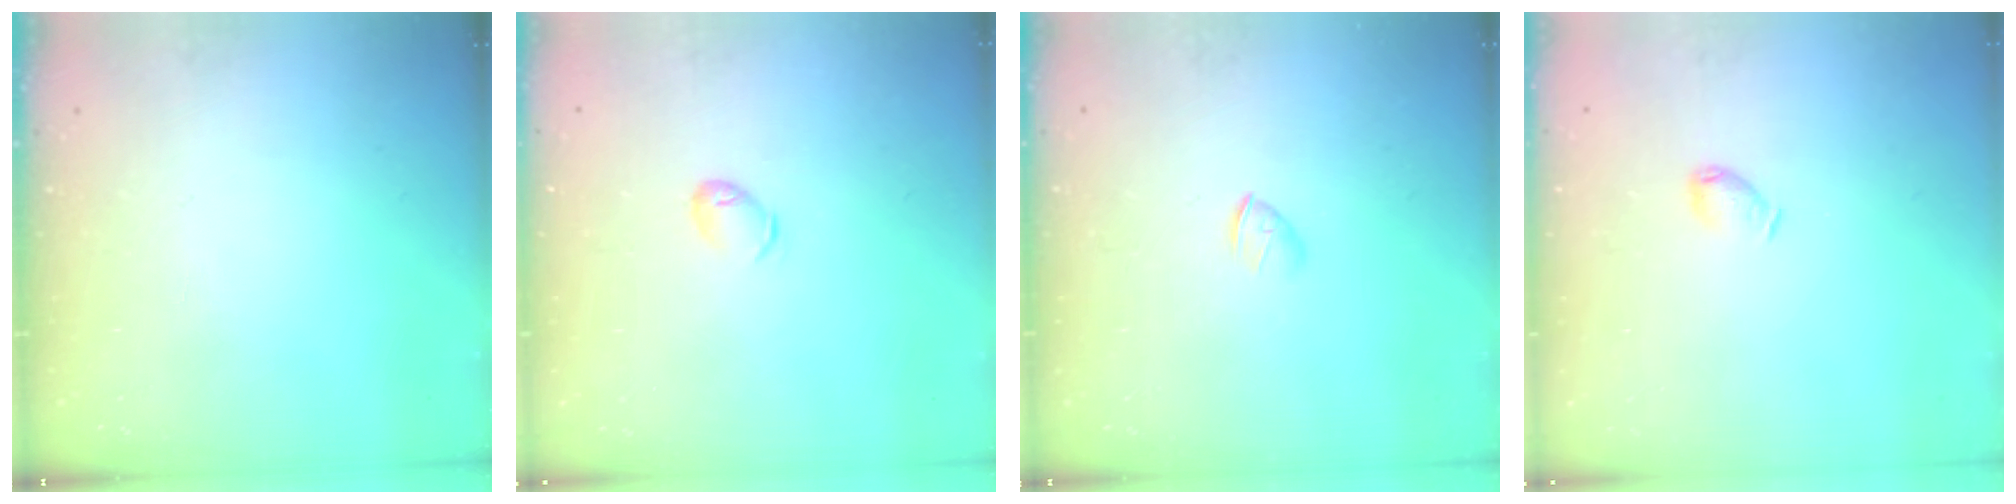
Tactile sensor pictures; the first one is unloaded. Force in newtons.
{"total": 4.8, "press": 4.7, "slide": 1.0}
{"total": 1.7, "press": 1.6, "slide": 0.6}
{"total": 4.0, "press": 3.9, "slide": 0.8}